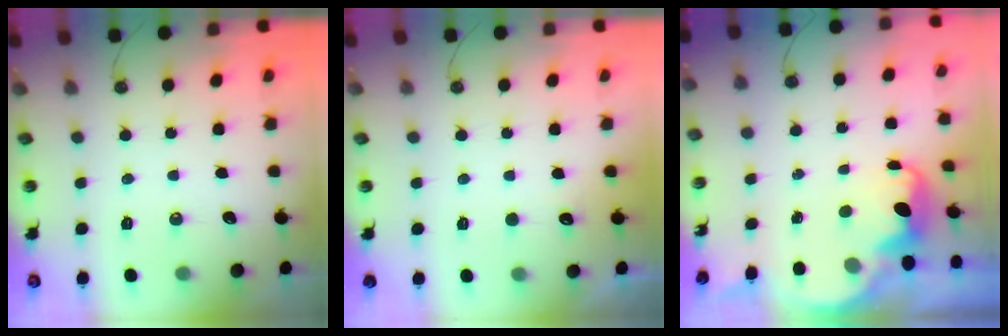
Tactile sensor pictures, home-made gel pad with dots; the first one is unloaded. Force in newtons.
{"total": 2.6, "press": 2.4, "slide": 0.9}
{"total": 3.0, "press": 2.9, "slide": 0.7}